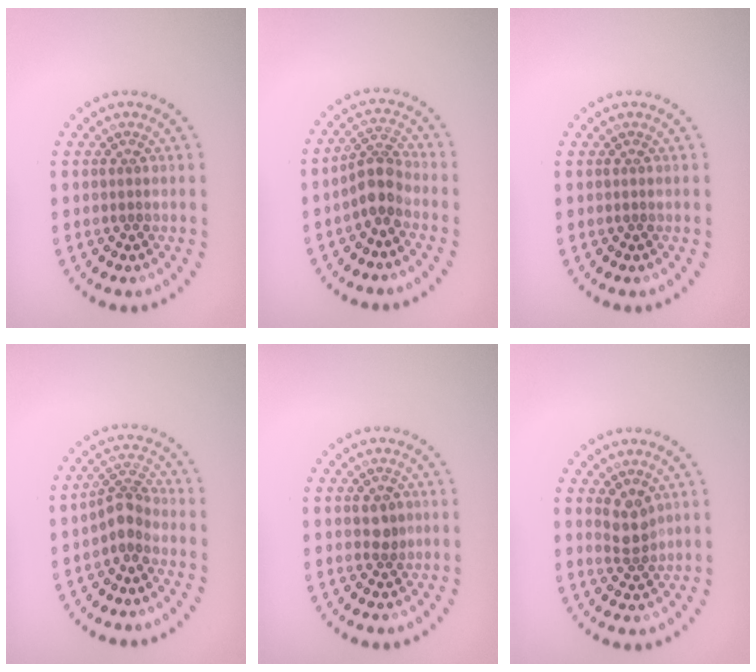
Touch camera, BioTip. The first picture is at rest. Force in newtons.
{"total": 2.9, "press": 2.3, "slide": 1.7}
{"total": 0.0}
{"total": 2.4, "press": 1.8, "slide": 1.6}
{"total": 1.5, "press": 1.4, "slide": 0.5}
{"total": 2.4, "press": 1.9, "slide": 1.4}